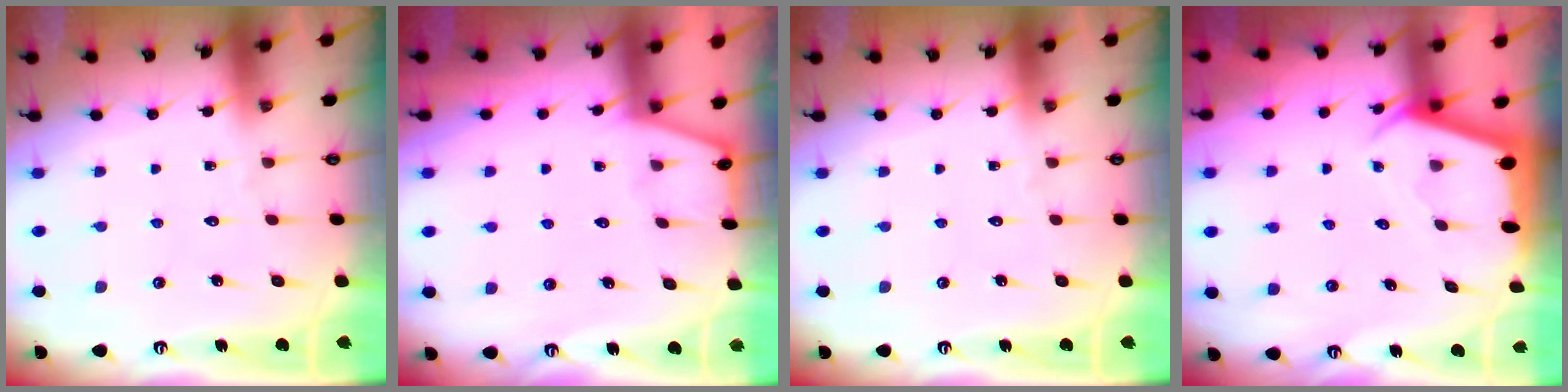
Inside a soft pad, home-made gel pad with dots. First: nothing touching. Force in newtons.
{"total": 1.4, "press": 1.4, "slide": 0.2}
{"total": 0.0}
{"total": 2.5, "press": 2.5, "slide": 0.3}